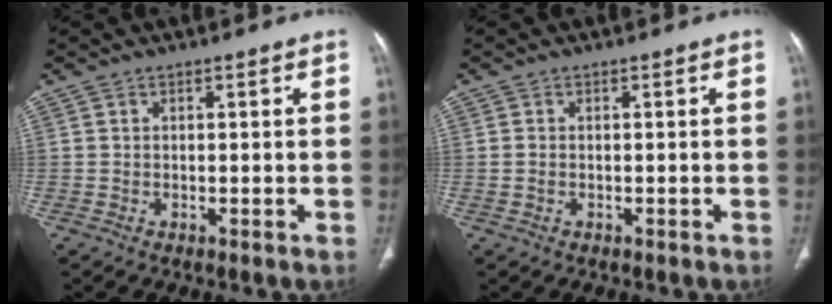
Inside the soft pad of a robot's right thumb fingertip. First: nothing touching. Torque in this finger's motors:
{"motor_torque": [-0.15, -0.40, 0.46, -0.06, -0.02]}